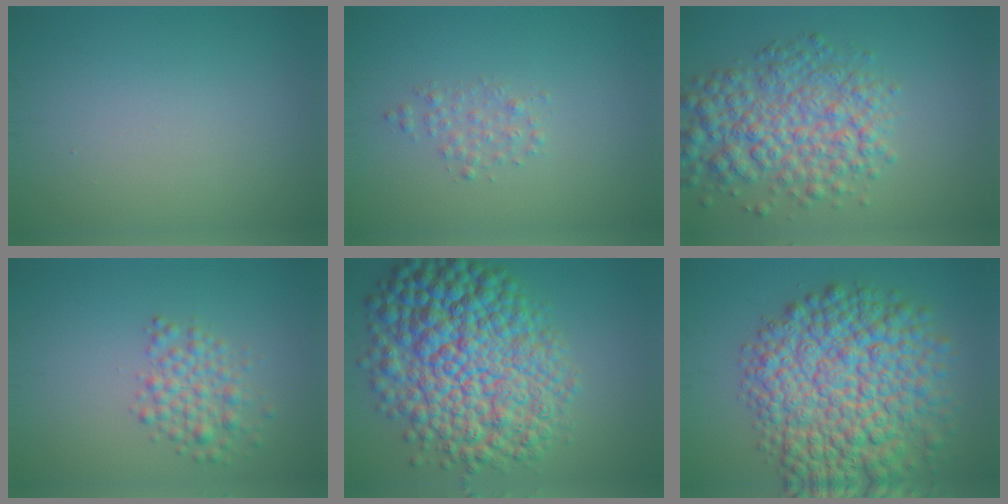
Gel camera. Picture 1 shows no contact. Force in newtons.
{"total": 1.4, "press": 1.4, "slide": 0.0}
{"total": 6.7, "press": 6.7, "slide": 0.2}
{"total": 2.8, "press": 2.8, "slide": 0.0}
{"total": 13.1, "press": 13.1, "slide": 0.2}
{"total": 12.4, "press": 12.4, "slide": 0.3}